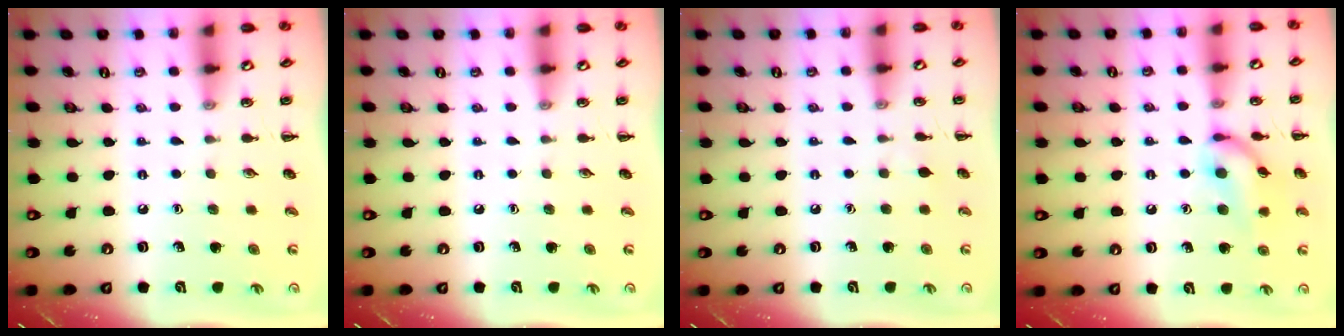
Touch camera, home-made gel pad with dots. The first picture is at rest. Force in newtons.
{"total": 0.0}
{"total": 2.7, "press": 2.5, "slide": 1.1}
{"total": 13.0, "press": 13.0, "slide": 0.9}